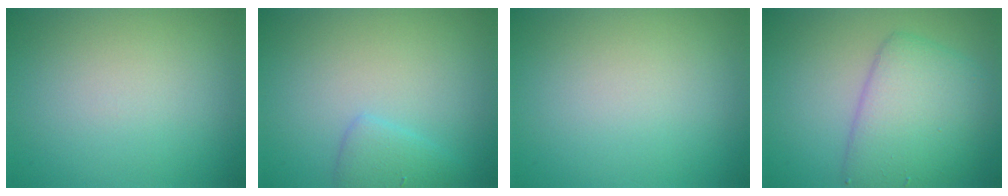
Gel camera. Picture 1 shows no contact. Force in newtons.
{"total": 1.9, "press": 1.9, "slide": 0.0}
{"total": 0.0}
{"total": 6.0, "press": 6.0, "slide": 0.2}